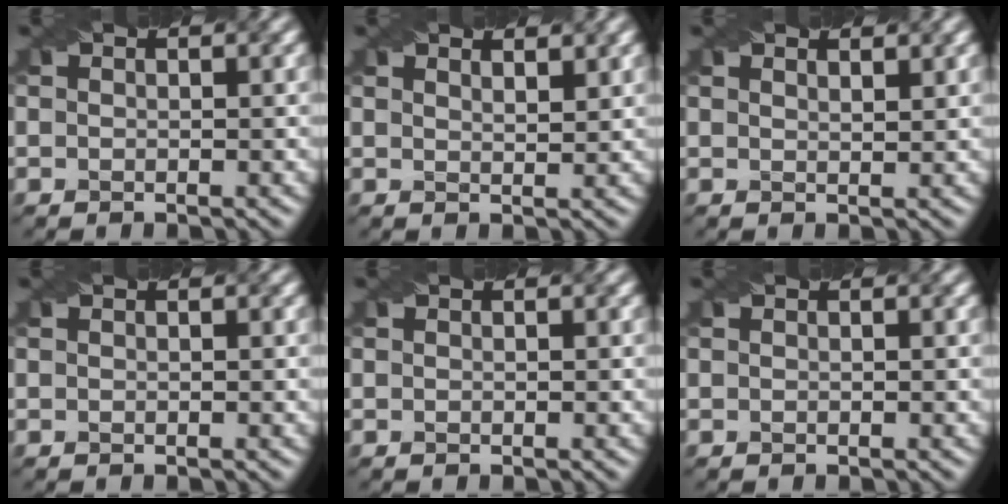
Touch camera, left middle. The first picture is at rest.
{"total": 2.7, "force": [2.1, 0.8, 1.5], "torque": [-0.003, 0.007, 0.014]}
{"total": 1.9, "force": [1.6, 0.5, 1.0], "torque": [-0.004, 0.000, 0.011]}
{"total": 0.0}
{"total": 0.0}
{"total": 0.0}